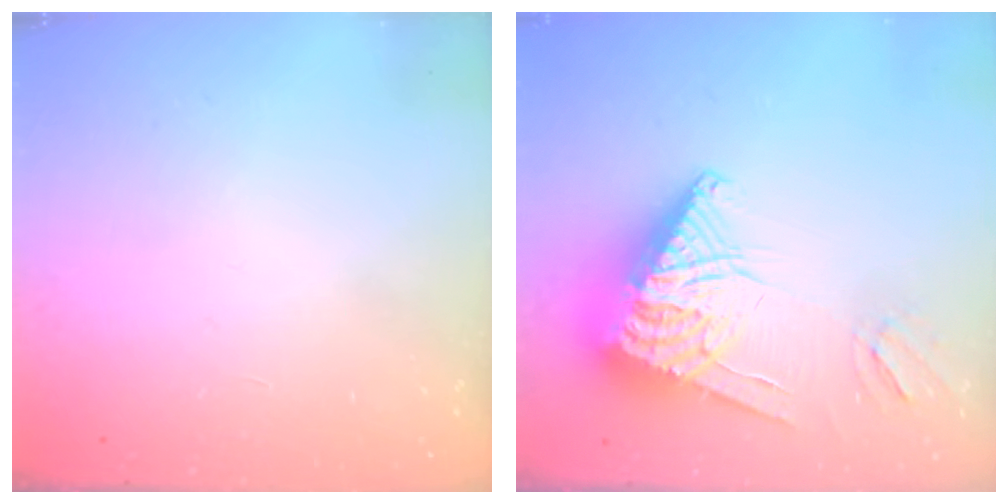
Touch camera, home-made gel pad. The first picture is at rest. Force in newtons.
{"total": 14.2, "press": 14.1, "slide": 1.7}